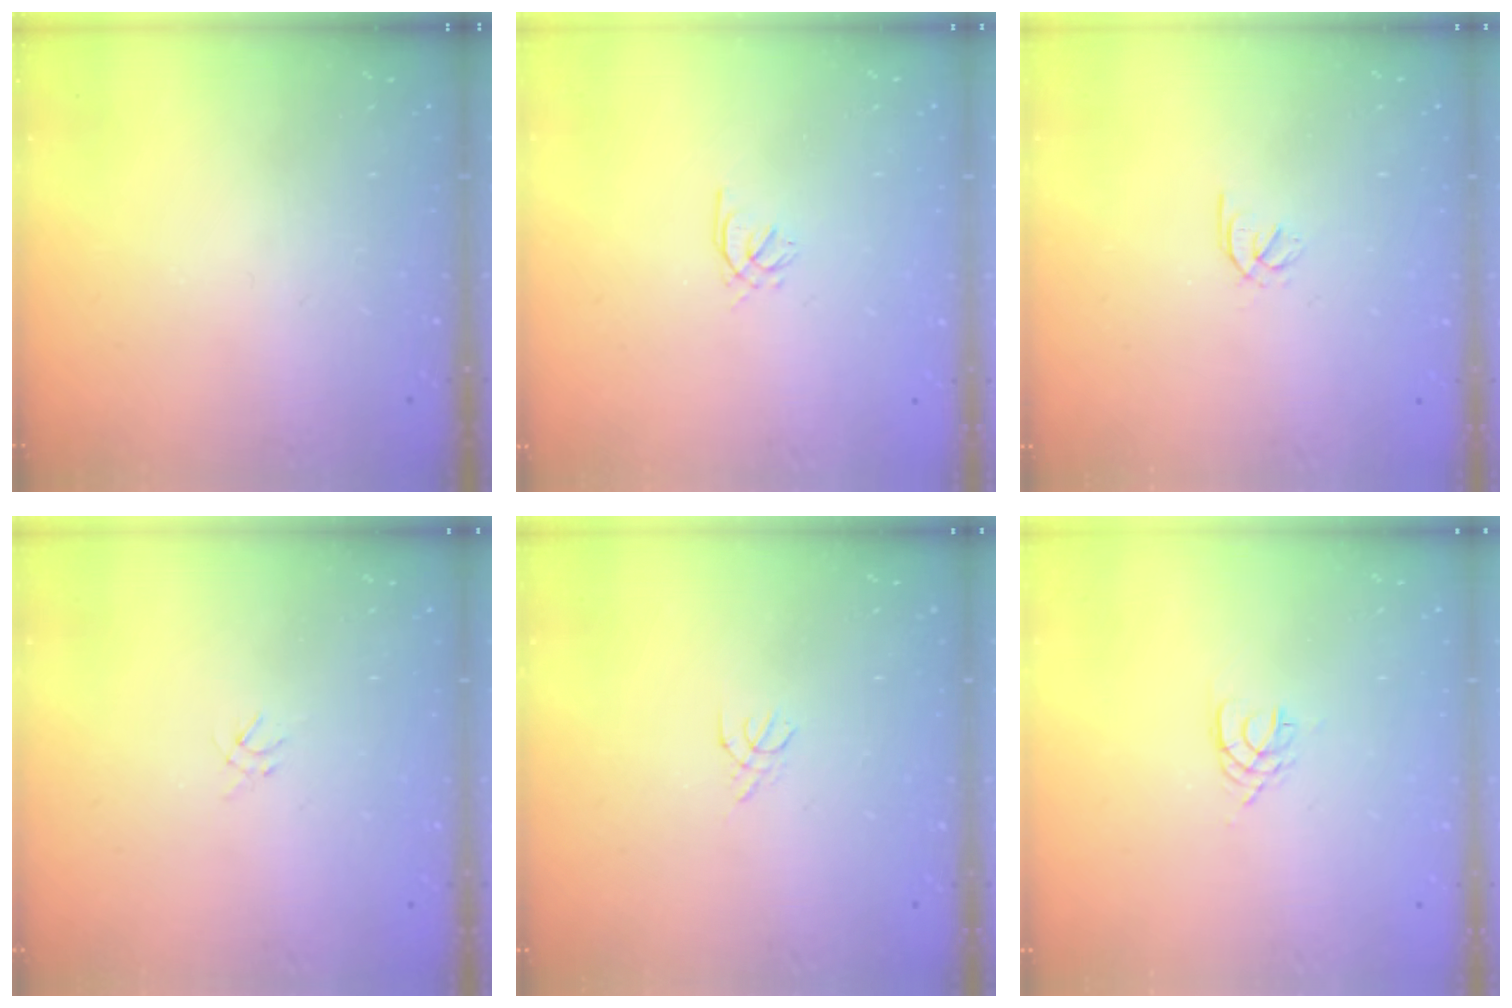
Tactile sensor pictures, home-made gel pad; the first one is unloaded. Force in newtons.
{"total": 0.9, "press": 0.8, "slide": 0.4}
{"total": 1.7, "press": 1.6, "slide": 0.6}
{"total": 1.2, "press": 1.1, "slide": 0.5}
{"total": 1.8, "press": 1.7, "slide": 0.5}
{"total": 2.4, "press": 2.3, "slide": 0.4}